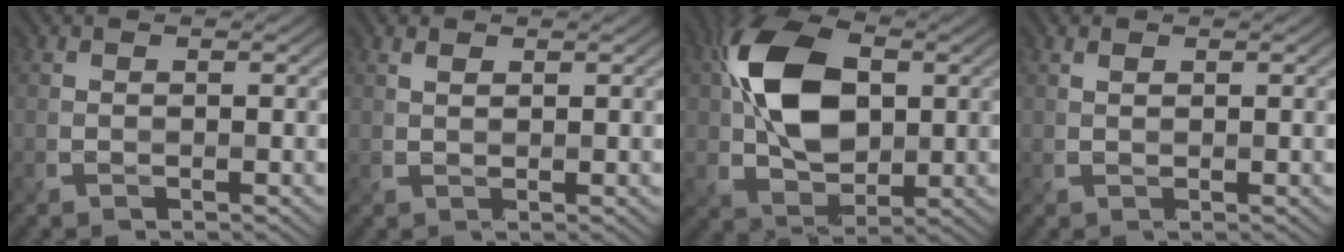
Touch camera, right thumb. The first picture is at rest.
{"total": 0.8, "force": [0.6, 0.3, 0.4], "torque": [-0.016, 0.002, 0.018]}
{"total": 12.5, "force": [1.8, 8.1, 9.4], "torque": [-0.203, 0.016, 0.027]}
{"total": 0.5, "force": [0.4, 0.2, 0.2], "torque": [-0.010, 0.001, 0.012]}